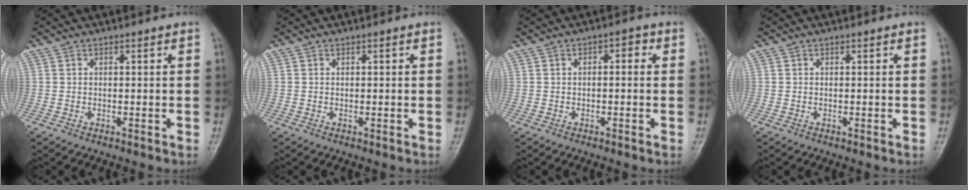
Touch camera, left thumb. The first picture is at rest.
{"total": 0.0}
{"total": 2.5, "force": [0.4, 1.3, 2.1], "torque": [-0.020, 0.011, -0.001]}
{"total": 0.0}